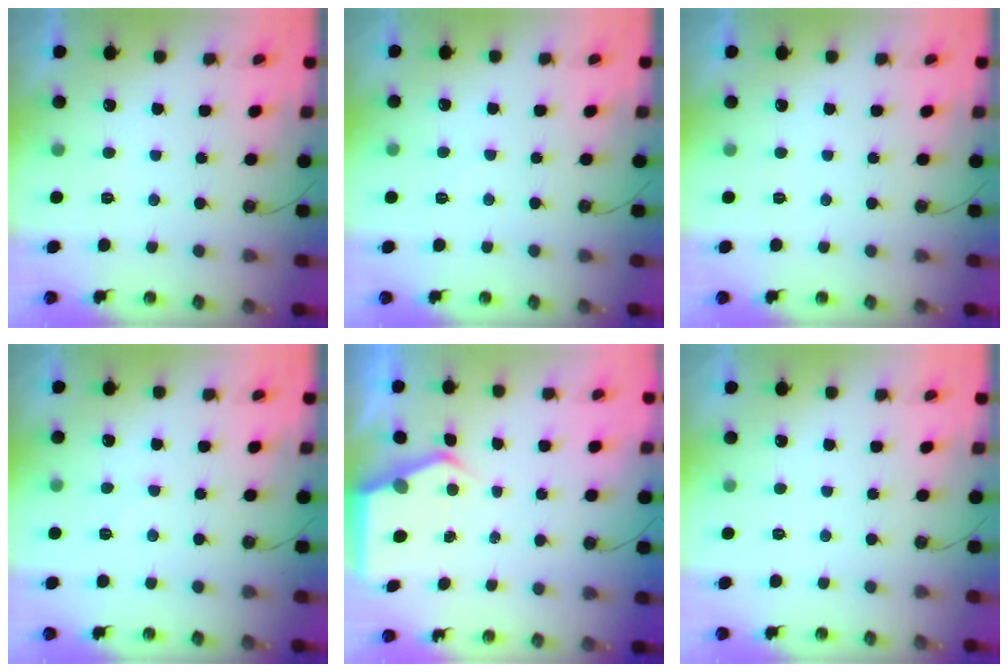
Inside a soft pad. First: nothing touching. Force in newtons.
{"total": 4.1, "press": 4.0, "slide": 0.7}
{"total": 0.0}
{"total": 7.2, "press": 7.1, "slide": 0.8}
{"total": 4.3, "press": 4.3, "slide": 0.4}
{"total": 2.3, "press": 2.3, "slide": 0.4}